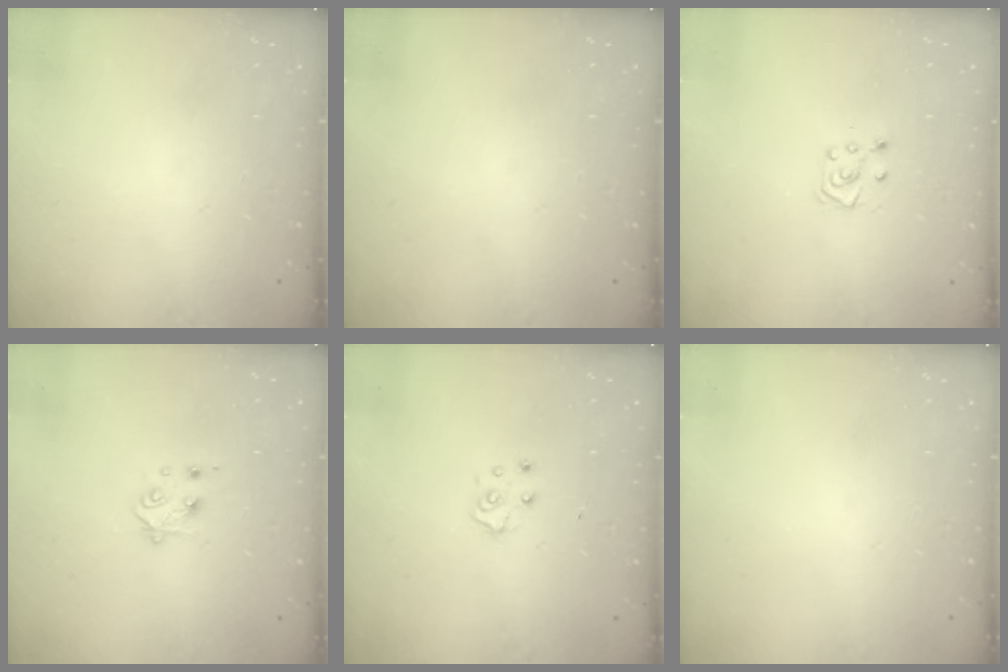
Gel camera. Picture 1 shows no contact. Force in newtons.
{"total": 0.0}
{"total": 4.8, "press": 4.8, "slide": 0.5}
{"total": 4.1, "press": 4.1, "slide": 0.5}
{"total": 5.7, "press": 5.7, "slide": 0.5}
{"total": 0.0}